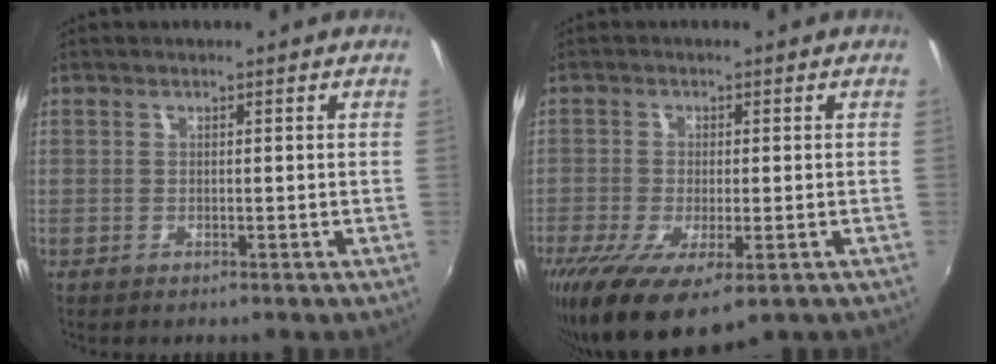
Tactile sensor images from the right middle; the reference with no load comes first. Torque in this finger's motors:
{"motor_torque": [1.41, -0.73, 0.40, 0.21]}